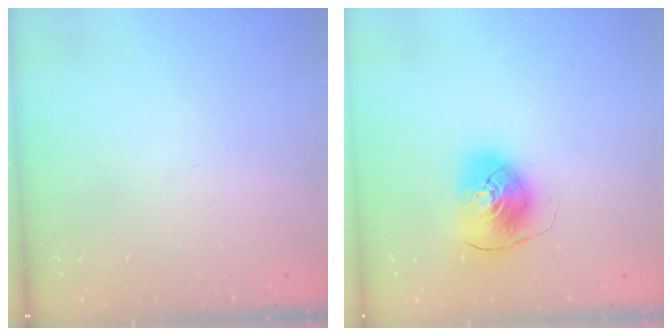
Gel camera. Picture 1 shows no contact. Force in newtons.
{"total": 9.7, "press": 9.6, "slide": 1.3}